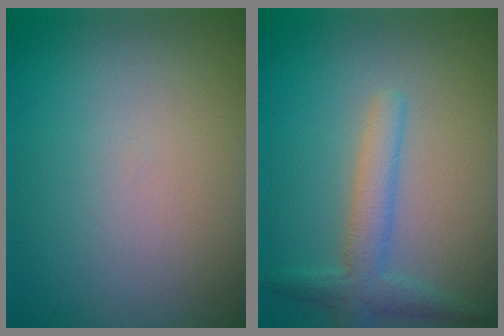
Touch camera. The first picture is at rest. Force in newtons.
{"total": 2.8, "press": 2.8, "slide": 0.1}